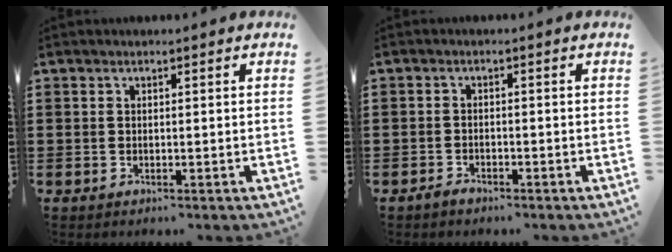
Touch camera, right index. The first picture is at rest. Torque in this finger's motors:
{"motor_torque": [-0.50, 0.92, -0.29, -0.16]}